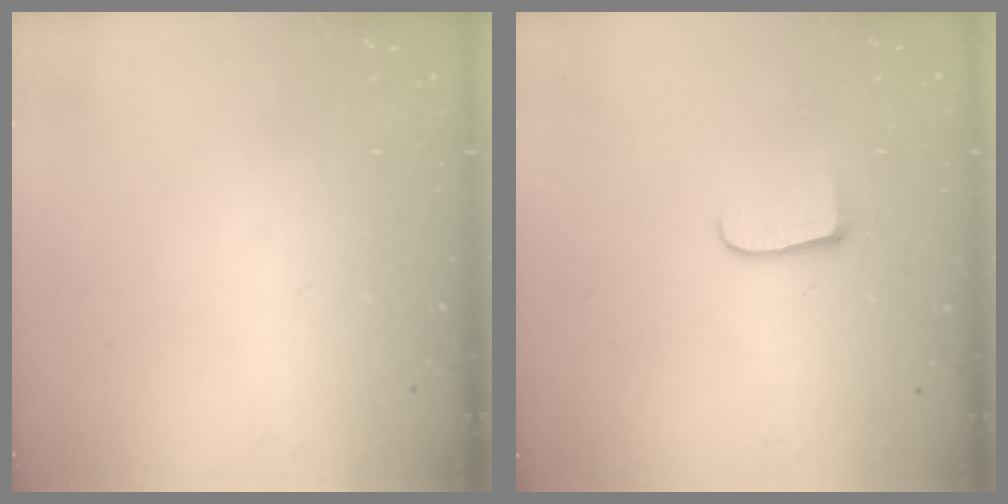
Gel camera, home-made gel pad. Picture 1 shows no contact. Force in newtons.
{"total": 6.2, "press": 6.1, "slide": 0.7}